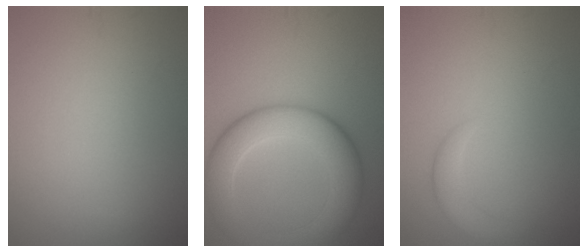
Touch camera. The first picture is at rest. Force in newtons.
{"total": 8.5, "press": 8.5, "slide": 0.2}
{"total": 2.2, "press": 2.2, "slide": 0.1}